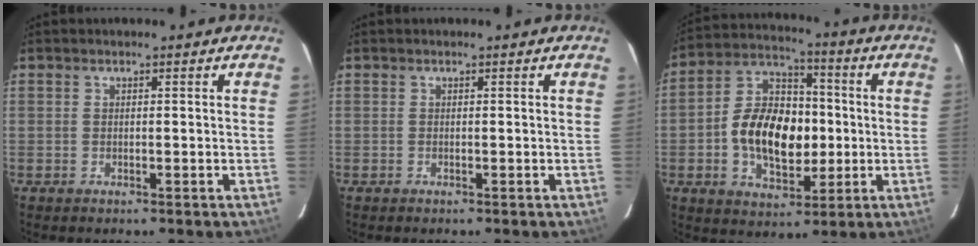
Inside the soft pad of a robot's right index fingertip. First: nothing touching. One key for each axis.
{"total": 0.0}
{"total": 15.1, "fx": -1.8, "fy": 9.7, "fz": 11.5, "tx": -0.221, "ty": 0.026, "tz": -0.026}